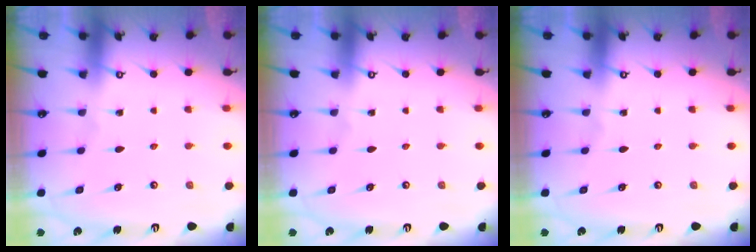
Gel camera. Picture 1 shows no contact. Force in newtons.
{"total": 0.0}
{"total": 0.0}